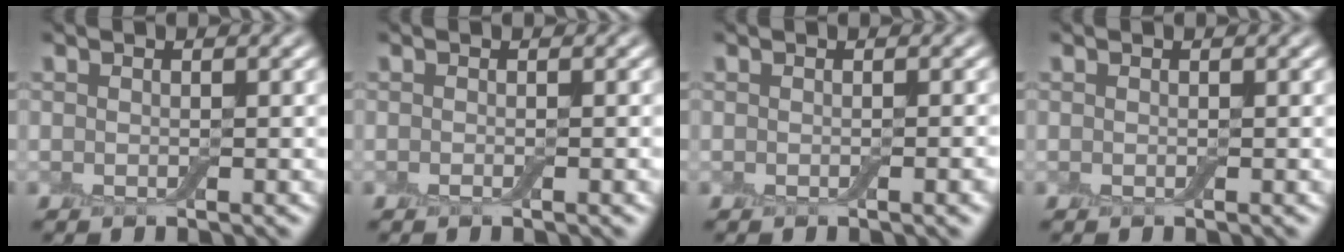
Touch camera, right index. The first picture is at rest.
{"total": 0.6, "force": [-0.3, 0.0, 0.5], "torque": [-0.007, -0.003, -0.005]}
{"total": 1.3, "force": [-0.3, 0.3, 1.2], "torque": [-0.017, -0.002, -0.004]}
{"total": 0.0}